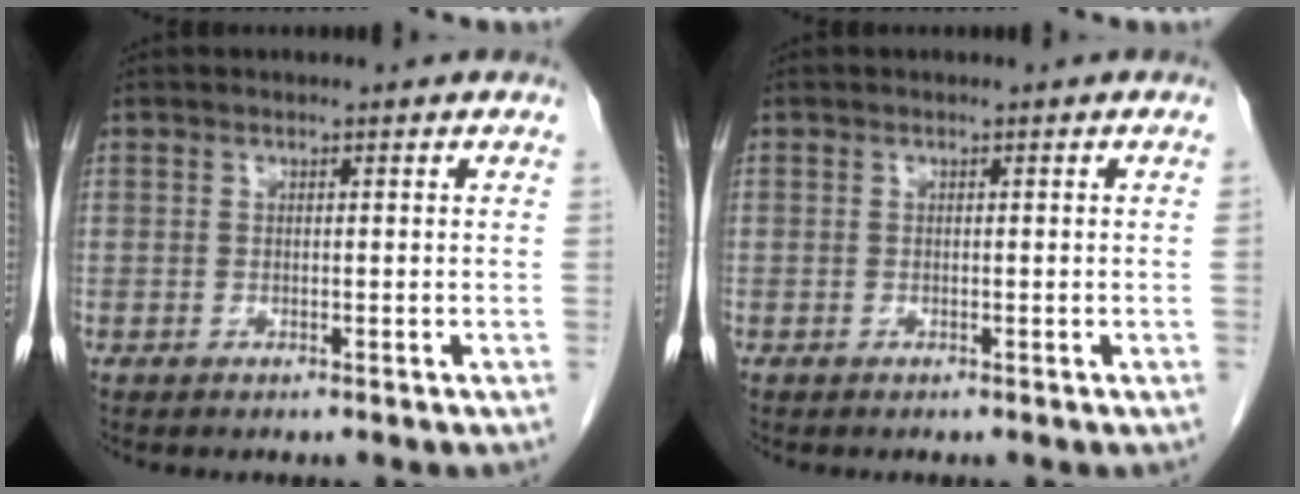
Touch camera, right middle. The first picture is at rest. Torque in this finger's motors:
{"motor_torque": [0.51, -0.71, -0.07, -0.21]}